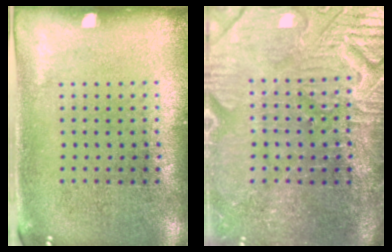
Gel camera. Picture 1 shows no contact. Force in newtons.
{"total": 4.3, "press": 4.0, "slide": 1.6}